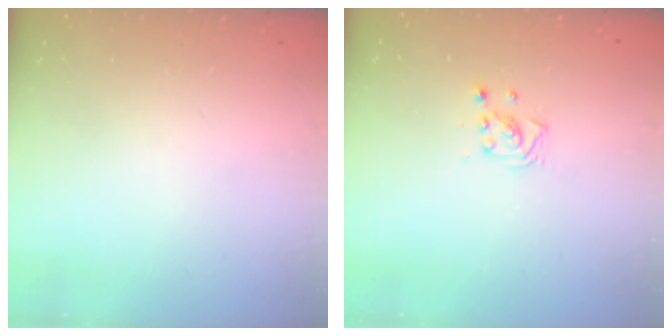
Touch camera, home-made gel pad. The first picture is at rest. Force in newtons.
{"total": 3.6, "press": 3.6, "slide": 0.3}